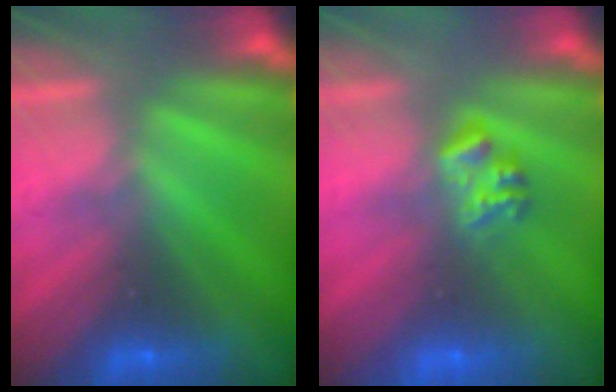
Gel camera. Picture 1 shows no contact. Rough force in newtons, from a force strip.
{"total": 2.3}